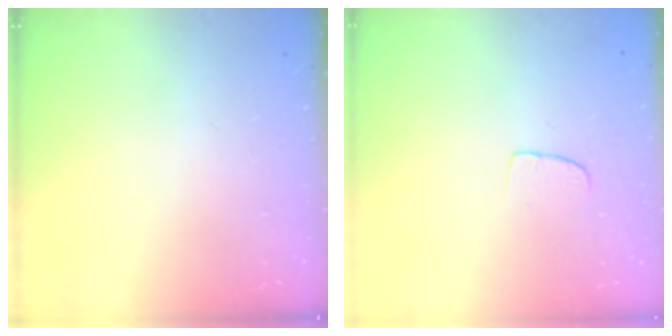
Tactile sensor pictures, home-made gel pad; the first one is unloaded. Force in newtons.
{"total": 6.0, "press": 5.9, "slide": 0.5}